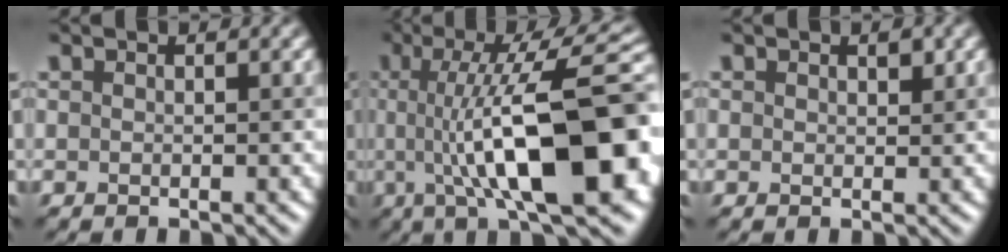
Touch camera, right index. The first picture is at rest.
{"total": 14.3, "force": [-0.6, 4.1, 13.6], "torque": [-0.185, 0.015, -0.013]}
{"total": 0.7, "force": [0.5, 0.4, -0.1], "torque": [-0.003, -0.003, 0.012]}